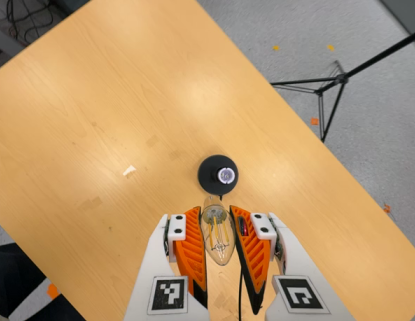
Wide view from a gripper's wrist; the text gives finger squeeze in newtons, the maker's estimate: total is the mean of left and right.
{"total": 20.3, "left": 21.8, "right": 18.7}